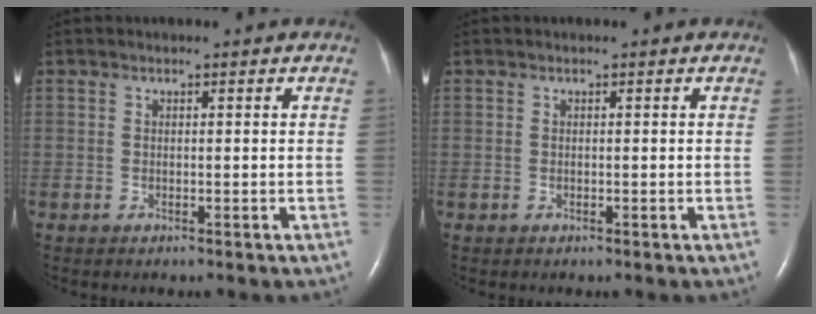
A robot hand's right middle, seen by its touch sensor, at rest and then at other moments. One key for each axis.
{"total": 0.0}